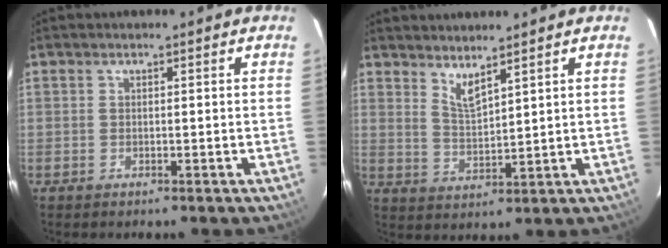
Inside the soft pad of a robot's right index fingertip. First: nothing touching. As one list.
[{"total": 3.9, "force": [3.4, 0.0, 1.9], "torque": [-0.037, -0.011, 0.061]}]